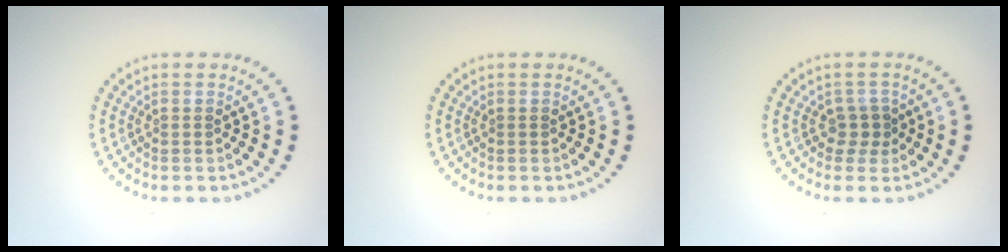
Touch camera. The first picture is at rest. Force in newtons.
{"total": 0.0}
{"total": 1.8, "press": 1.4, "slide": 1.1}